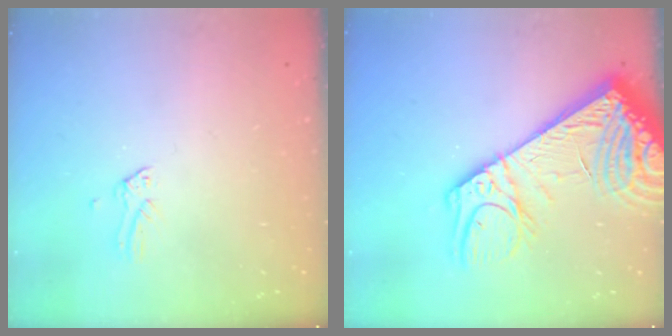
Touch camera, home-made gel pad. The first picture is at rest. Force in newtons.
{"total": 22.3, "press": 21.7, "slide": 4.9}